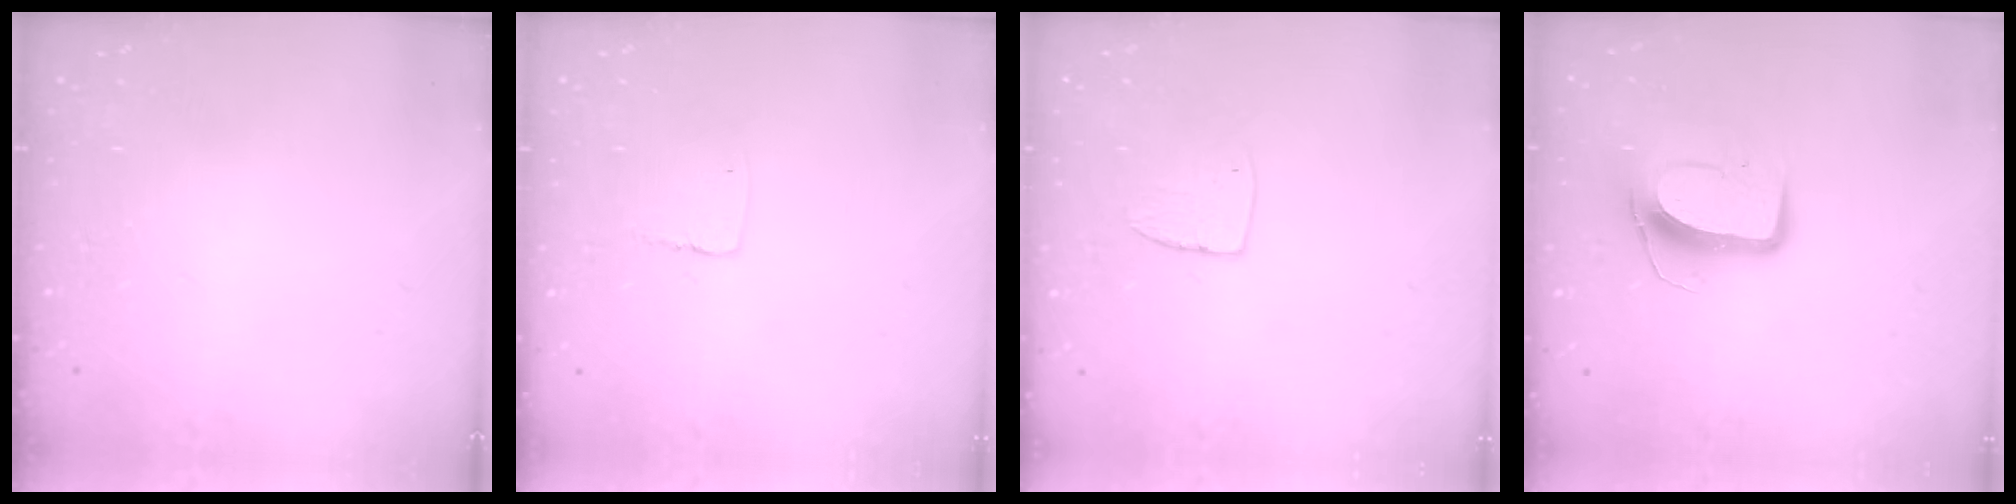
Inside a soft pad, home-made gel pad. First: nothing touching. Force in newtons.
{"total": 3.8, "press": 3.8, "slide": 0.4}
{"total": 6.1, "press": 6.1, "slide": 0.4}
{"total": 10.5, "press": 10.5, "slide": 0.4}